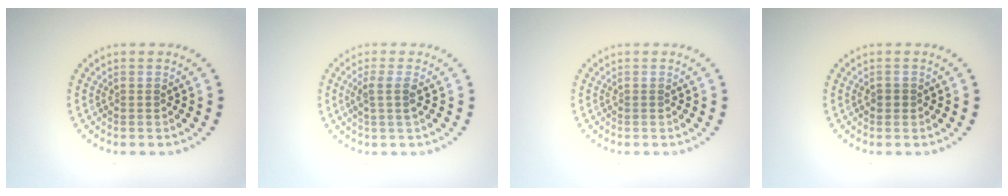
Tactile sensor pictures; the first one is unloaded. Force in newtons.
{"total": 1.9, "press": 1.5, "slide": 1.2}
{"total": 0.0}
{"total": 0.8, "press": 0.7, "slide": 0.1}